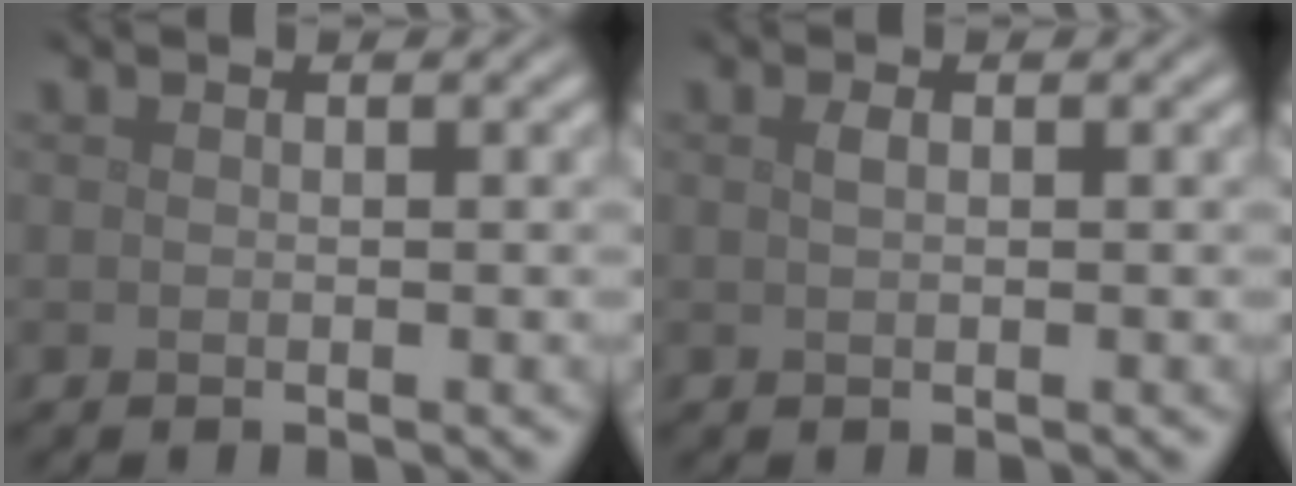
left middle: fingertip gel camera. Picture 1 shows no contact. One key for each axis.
{"total": 0.8, "fx": 0.2, "fy": 0.3, "fz": 0.7, "tx": -0.015, "ty": 0.003, "tz": 0.005}